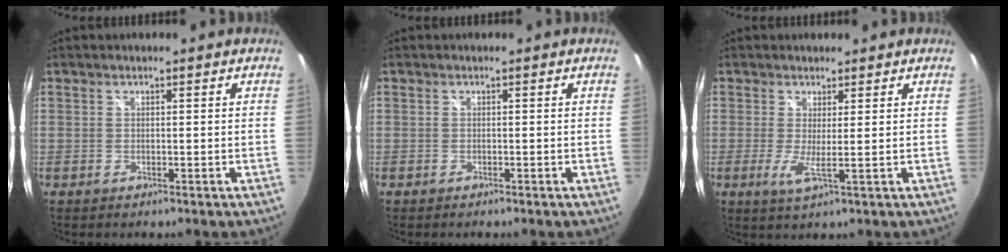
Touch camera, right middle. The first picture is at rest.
{"total": 0.0}
{"total": 3.3, "force": [0.4, -0.4, 3.3], "torque": [-0.062, -0.009, 0.003]}